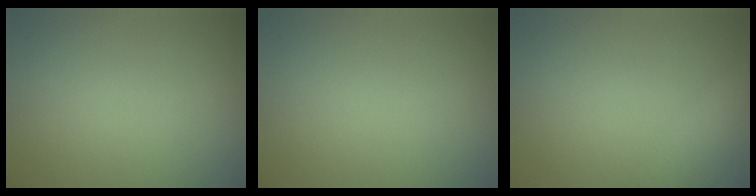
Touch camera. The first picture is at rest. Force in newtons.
{"total": 0.0}
{"total": 2.5, "press": 2.5, "slide": 0.1}